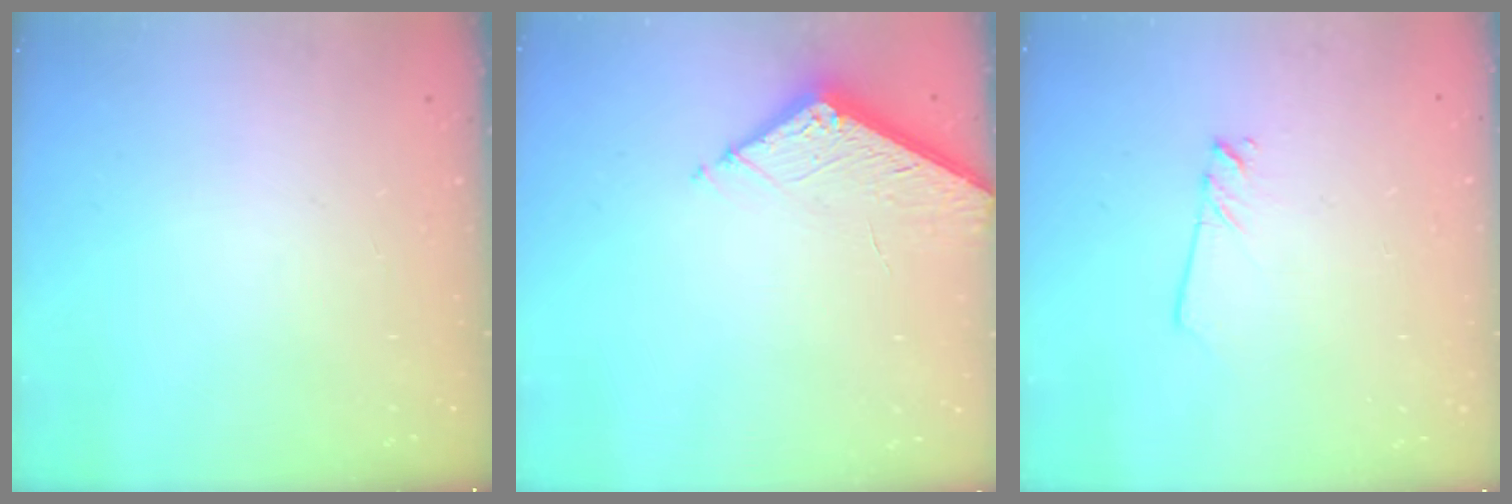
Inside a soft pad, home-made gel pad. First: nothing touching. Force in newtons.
{"total": 5.4, "press": 5.4, "slide": 0.5}
{"total": 2.6, "press": 2.5, "slide": 0.2}